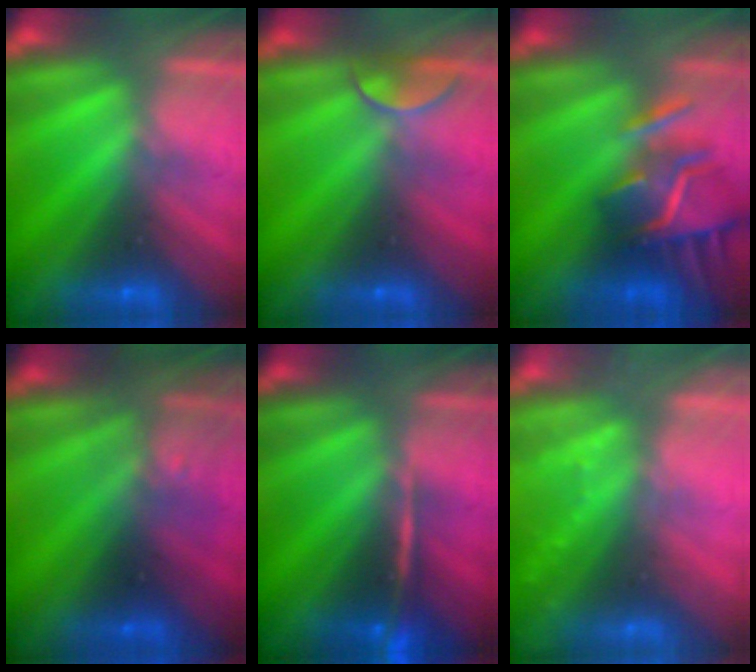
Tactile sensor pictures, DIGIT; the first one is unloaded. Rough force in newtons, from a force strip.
{"total": 2.4}
{"total": 8.6}
{"total": 2.7}
{"total": 2.4}
{"total": 2.2}